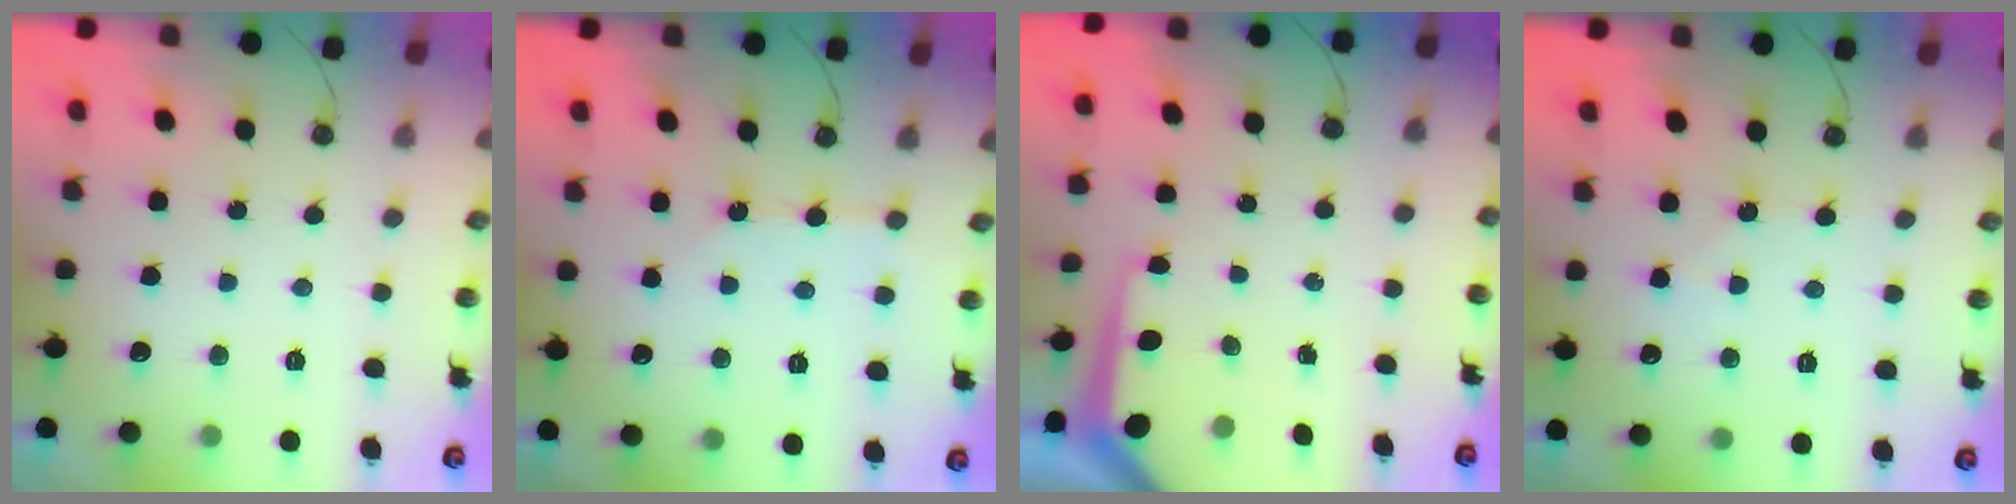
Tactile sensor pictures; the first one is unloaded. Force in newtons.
{"total": 2.3, "press": 2.3, "slide": 0.4}
{"total": 7.4, "press": 7.4, "slide": 0.7}
{"total": 5.3, "press": 5.2, "slide": 0.9}